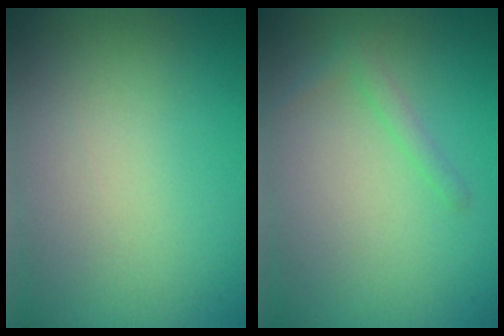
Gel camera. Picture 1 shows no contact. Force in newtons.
{"total": 1.2, "press": 1.2, "slide": 0.1}